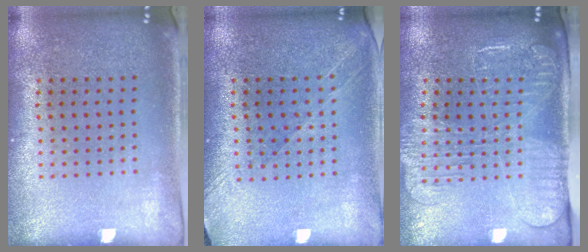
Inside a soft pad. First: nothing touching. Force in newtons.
{"total": 1.3, "press": 1.2, "slide": 0.6}
{"total": 2.5, "press": 2.0, "slide": 1.4}